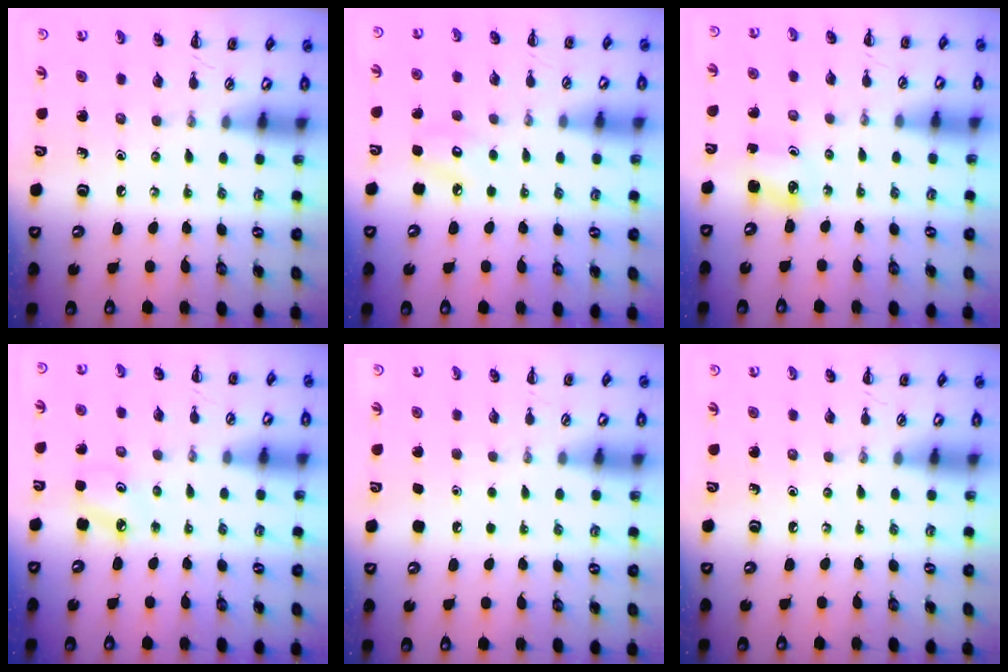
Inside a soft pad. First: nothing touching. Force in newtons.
{"total": 5.9, "press": 5.7, "slide": 1.5}
{"total": 2.2, "press": 2.2, "slide": 0.3}
{"total": 6.3, "press": 6.1, "slide": 1.7}
{"total": 1.7, "press": 1.7, "slide": 0.1}
{"total": 0.0}